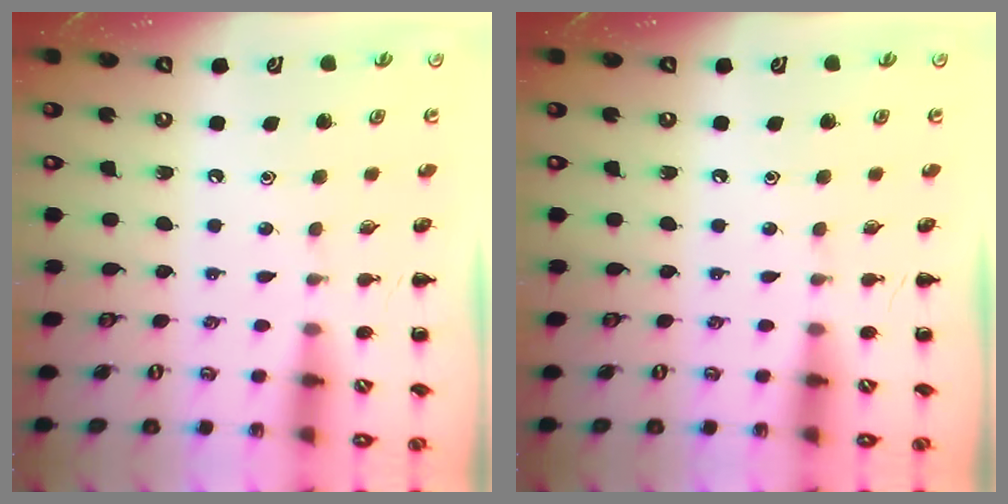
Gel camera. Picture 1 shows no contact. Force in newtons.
{"total": 0.0}